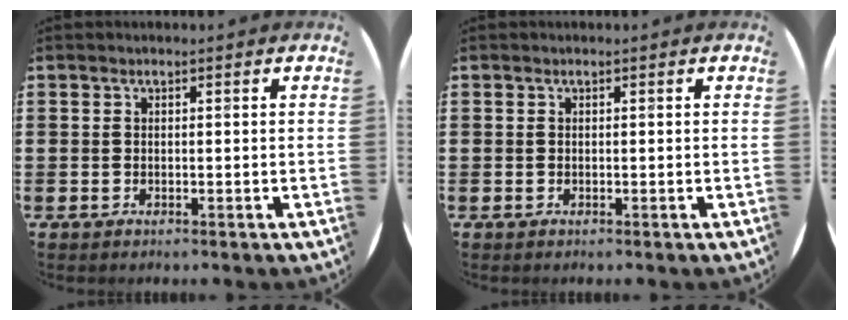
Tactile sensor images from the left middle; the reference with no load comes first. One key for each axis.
{"total": 0.0}